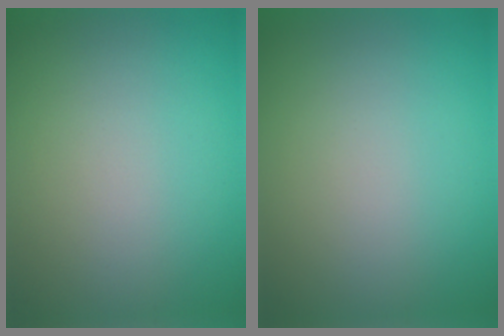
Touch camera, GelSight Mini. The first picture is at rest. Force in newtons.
{"total": 0.0}